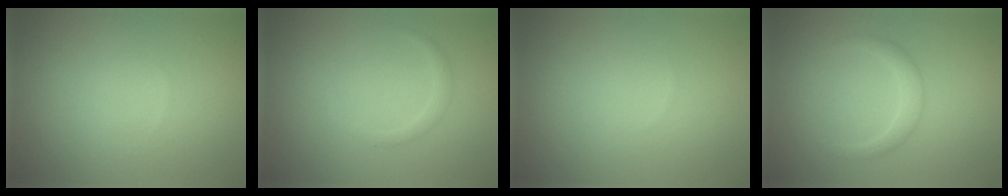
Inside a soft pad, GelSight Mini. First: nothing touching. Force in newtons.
{"total": 1.0, "press": 1.0, "slide": 0.1}
{"total": 0.0}
{"total": 1.5, "press": 1.5, "slide": 0.1}